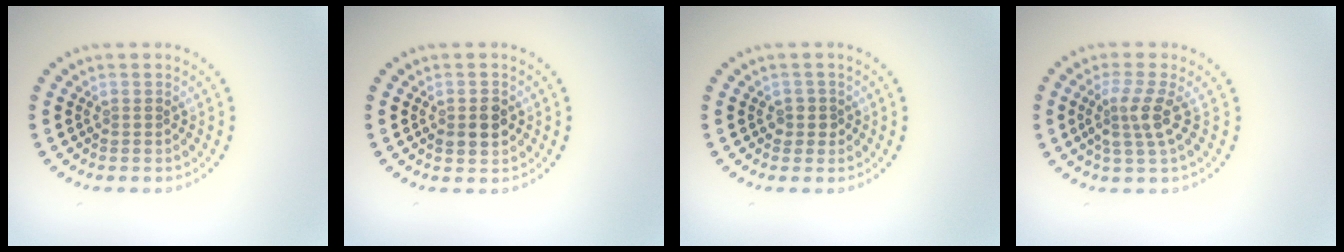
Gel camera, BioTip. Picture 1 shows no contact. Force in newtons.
{"total": 2.5, "press": 2.5, "slide": 0.2}
{"total": 1.3, "press": 1.1, "slide": 0.7}
{"total": 3.0, "press": 2.3, "slide": 1.9}